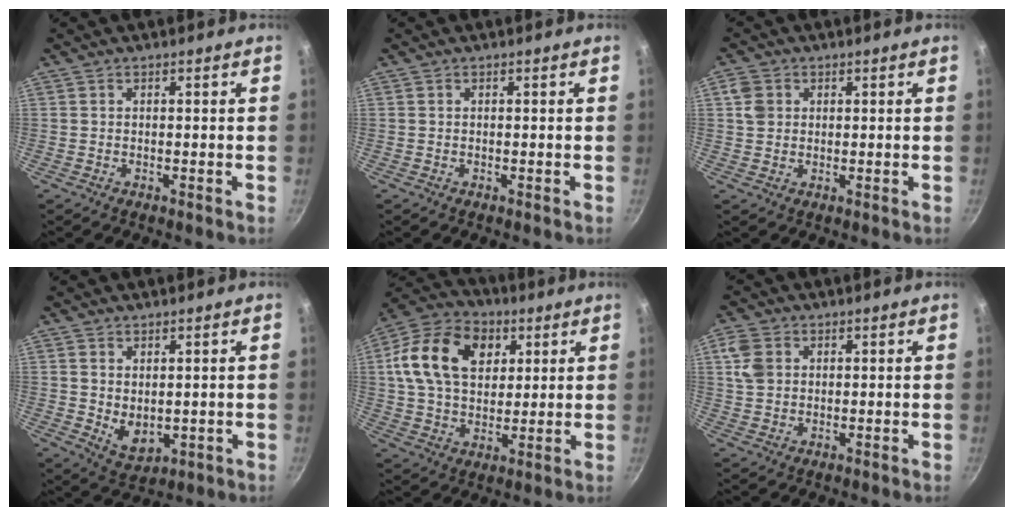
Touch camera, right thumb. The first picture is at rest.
{"total": 0.0}
{"total": 3.9, "force": [1.0, 3.3, 1.7], "torque": [-0.019, 0.002, 0.016]}
{"total": 5.6, "force": [0.9, 3.8, 4.0], "torque": [-0.055, -0.021, 0.028]}
{"total": 18.3, "force": [5.5, 12.9, 11.8], "torque": [-0.190, 0.006, 0.086]}
{"total": 5.6, "force": [1.6, 4.3, 3.1], "torque": [-0.052, 0.003, 0.031]}